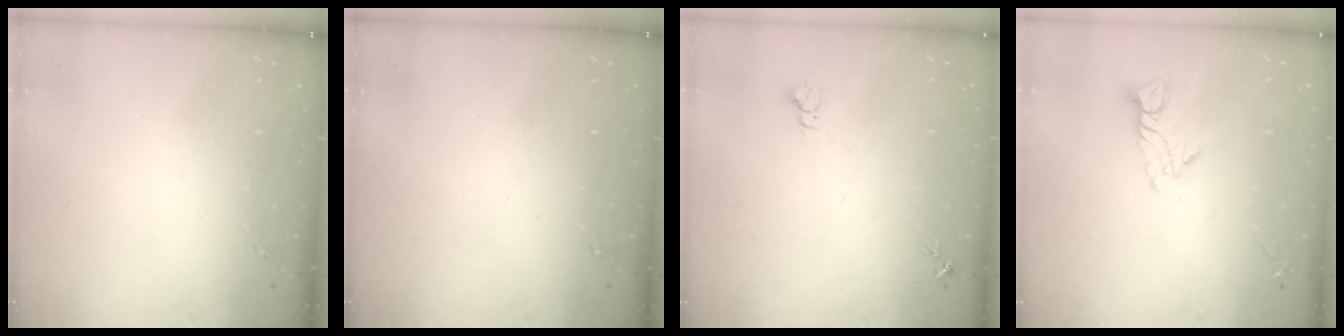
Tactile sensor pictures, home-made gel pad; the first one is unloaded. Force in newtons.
{"total": 0.0}
{"total": 3.2, "press": 3.2, "slide": 0.2}
{"total": 7.5, "press": 7.4, "slide": 0.6}